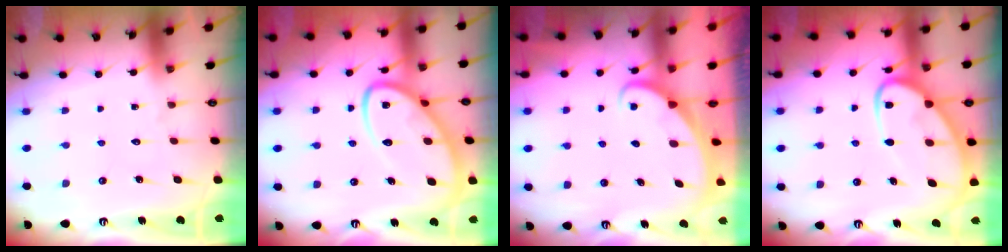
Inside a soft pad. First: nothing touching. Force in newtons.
{"total": 12.9, "press": 12.8, "slide": 1.3}
{"total": 2.5, "press": 2.5, "slide": 0.3}
{"total": 12.6, "press": 12.5, "slide": 1.3}